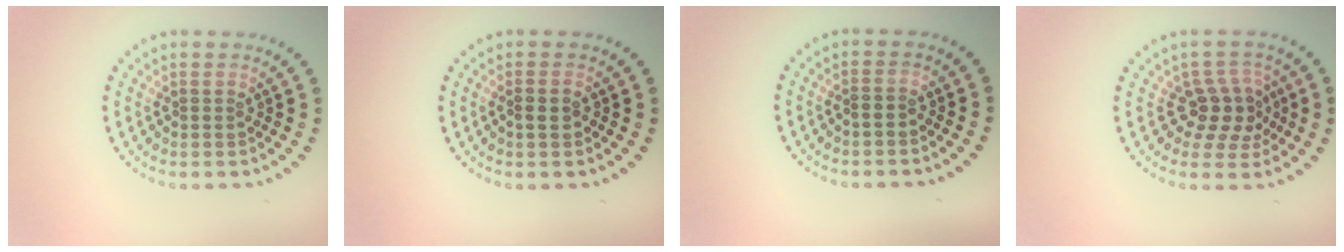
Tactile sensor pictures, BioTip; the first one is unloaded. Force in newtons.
{"total": 0.8, "press": 0.7, "slide": 0.4}
{"total": 0.5, "press": 0.4, "slide": 0.4}
{"total": 3.5, "press": 3.0, "slide": 1.7}